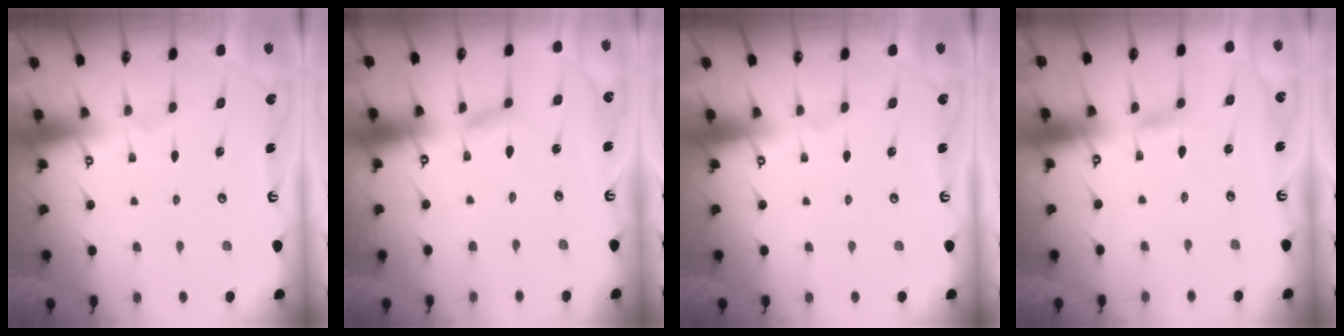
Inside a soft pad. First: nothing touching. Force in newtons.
{"total": 2.6, "press": 2.6, "slide": 0.2}
{"total": 0.0}
{"total": 1.4, "press": 1.4, "slide": 0.1}